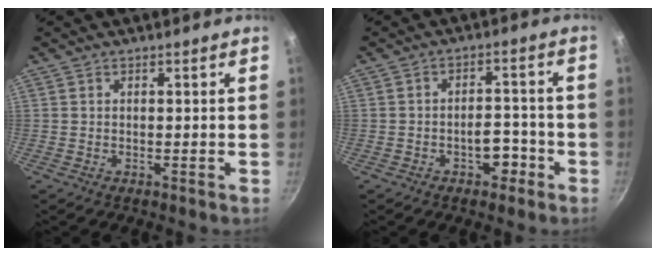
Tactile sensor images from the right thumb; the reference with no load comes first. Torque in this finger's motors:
{"motor_torque": [3.24, 1.77, 1.48, -1.29, 0.43]}